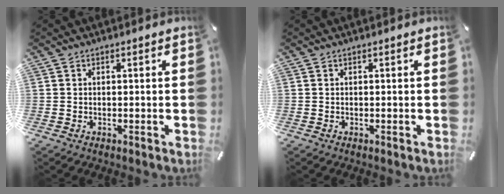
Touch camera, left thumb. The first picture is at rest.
{"total": 0.0}